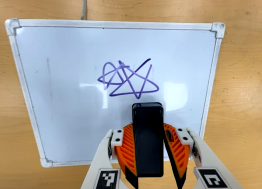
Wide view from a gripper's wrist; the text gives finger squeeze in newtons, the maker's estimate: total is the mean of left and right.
{"total": 5.4, "left": 4.7, "right": 6.1}